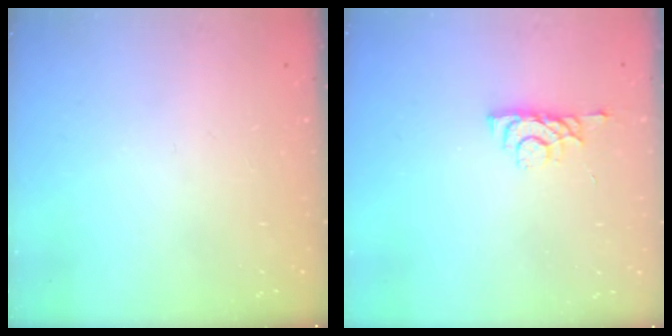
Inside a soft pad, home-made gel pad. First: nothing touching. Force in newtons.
{"total": 3.7, "press": 3.7, "slide": 0.6}